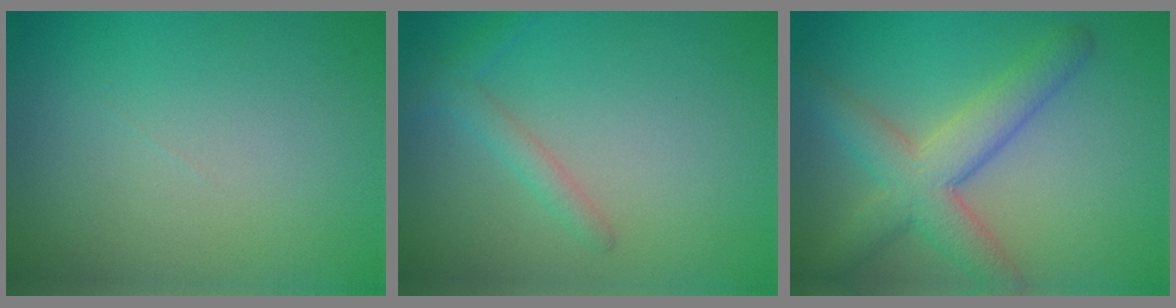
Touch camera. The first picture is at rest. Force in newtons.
{"total": 1.6, "press": 1.6, "slide": 0.1}
{"total": 5.5, "press": 5.5, "slide": 0.1}